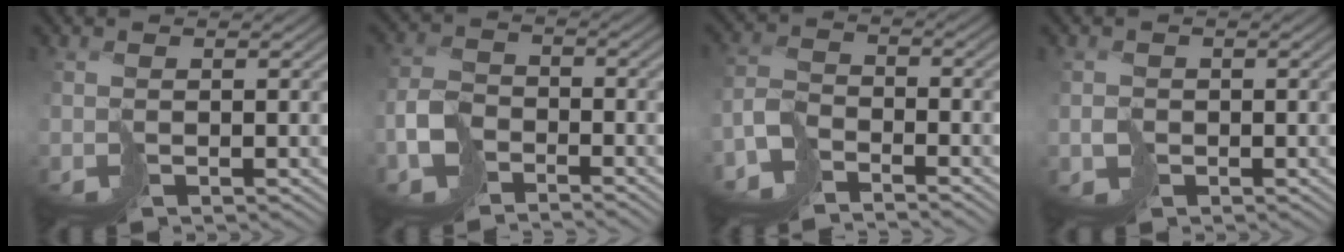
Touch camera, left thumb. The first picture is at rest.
{"total": 4.7, "force": [-3.3, 2.9, 1.7], "torque": [-0.035, -0.002, -0.075]}
{"total": 4.9, "force": [-4.5, 1.7, 1.0], "torque": [-0.015, -0.002, -0.105]}
{"total": 1.8, "force": [-0.7, 1.6, 0.1], "torque": [-0.001, -0.004, -0.016]}